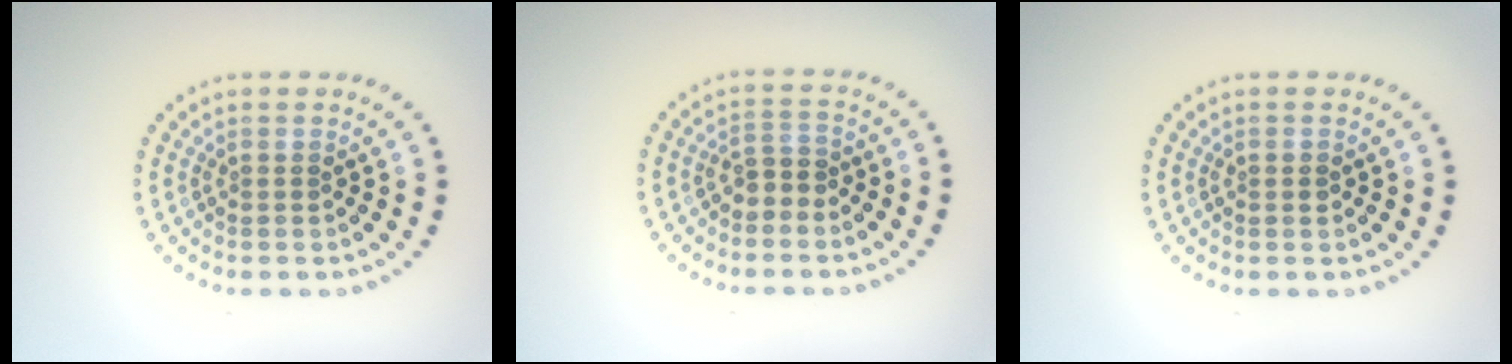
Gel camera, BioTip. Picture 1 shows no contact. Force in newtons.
{"total": 1.9, "press": 1.7, "slide": 0.9}
{"total": 0.9, "press": 0.9, "slide": 0.1}